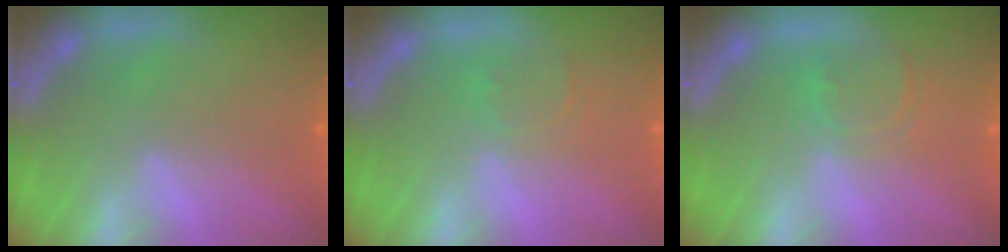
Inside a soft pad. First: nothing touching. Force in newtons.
{"total": 1.9}
{"total": 3.0}